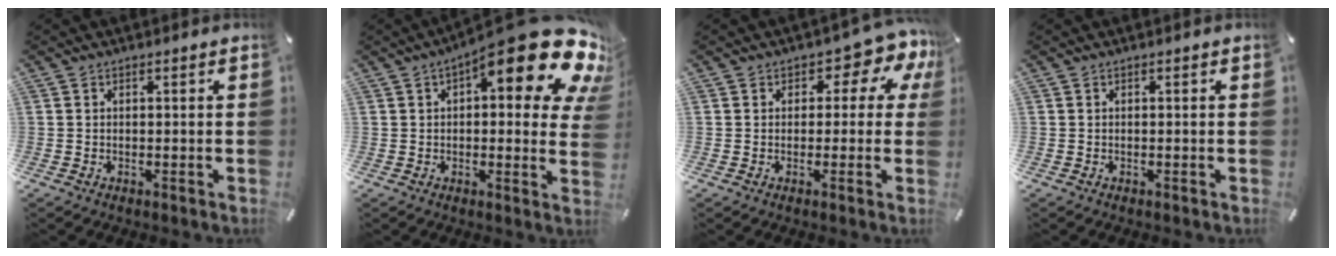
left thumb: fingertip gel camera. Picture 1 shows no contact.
{"total": 20.5, "force": [10.2, 7.1, 16.3], "torque": [-0.212, -0.078, 0.163]}
{"total": 7.6, "force": [3.0, 4.5, 5.4], "torque": [-0.063, -0.025, 0.045]}
{"total": 0.0}